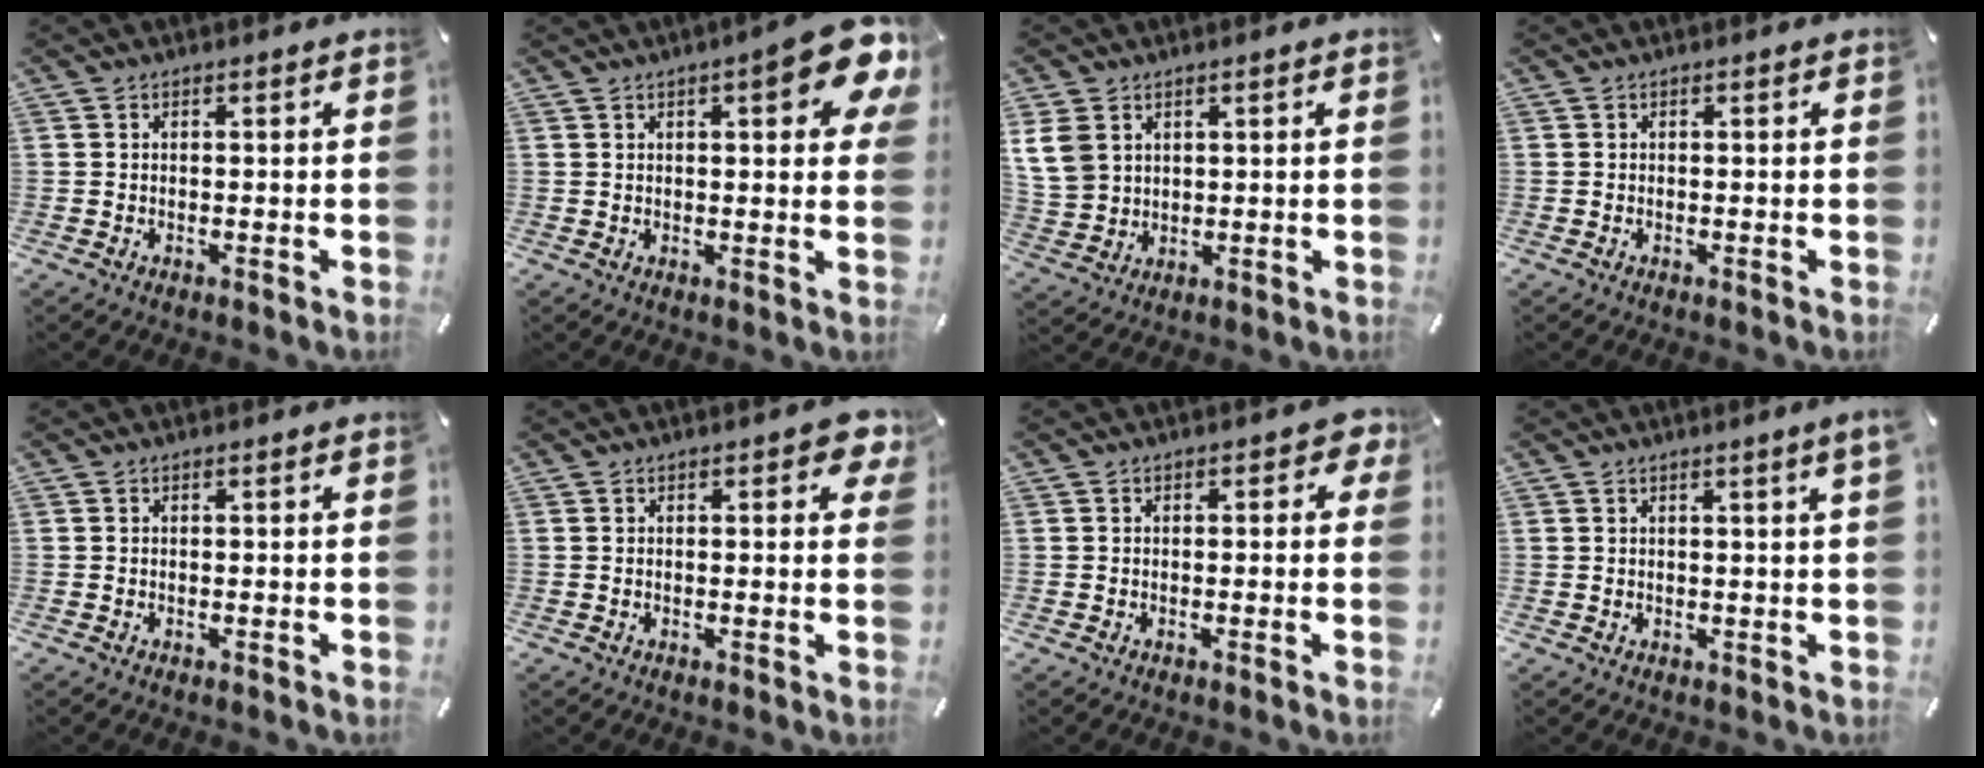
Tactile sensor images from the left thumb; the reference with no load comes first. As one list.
[{"total": 12.0, "force": [5.3, 3.5, 10.1], "torque": [-0.128, -0.024, 0.084]}, {"total": 7.5, "force": [3.1, 6.2, 3.0], "torque": [-0.097, -0.001, 0.059]}, {"total": 0.0}, {"total": 0.0}, {"total": 4.0, "force": [1.4, 1.6, 3.4], "torque": [-0.038, -0.004, 0.017]}, {"total": 2.0, "force": [0.0, 1.5, 1.4], "torque": [-0.010, 0.001, -0.005]}, {"total": 2.0, "force": [1.2, 0.0, 1.6], "torque": [-0.032, 0.000, 0.021]}]